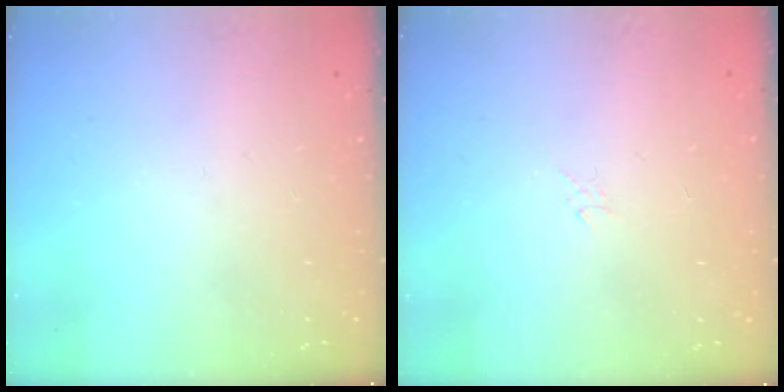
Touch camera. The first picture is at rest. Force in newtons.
{"total": 1.3, "press": 1.3, "slide": 0.1}